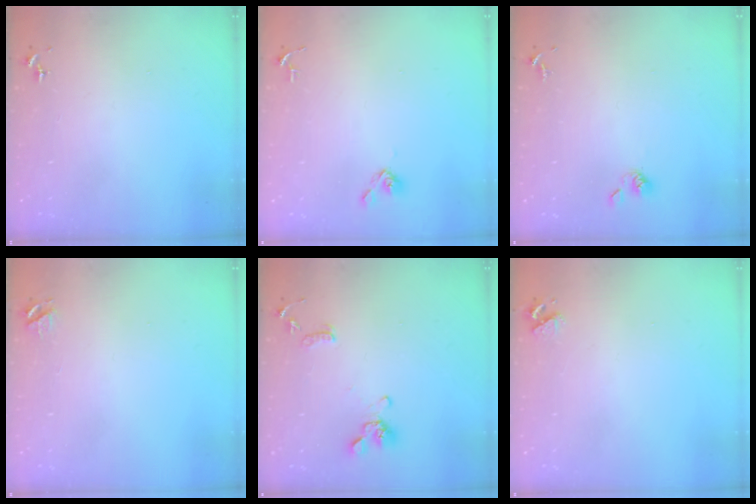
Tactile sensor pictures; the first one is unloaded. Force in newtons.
{"total": 4.8, "press": 4.8, "slide": 0.6}
{"total": 4.4, "press": 4.1, "slide": 1.6}
{"total": 4.0, "press": 3.9, "slide": 0.4}
{"total": 11.5, "press": 11.3, "slide": 1.8}
{"total": 3.3, "press": 3.3, "slide": 0.5}